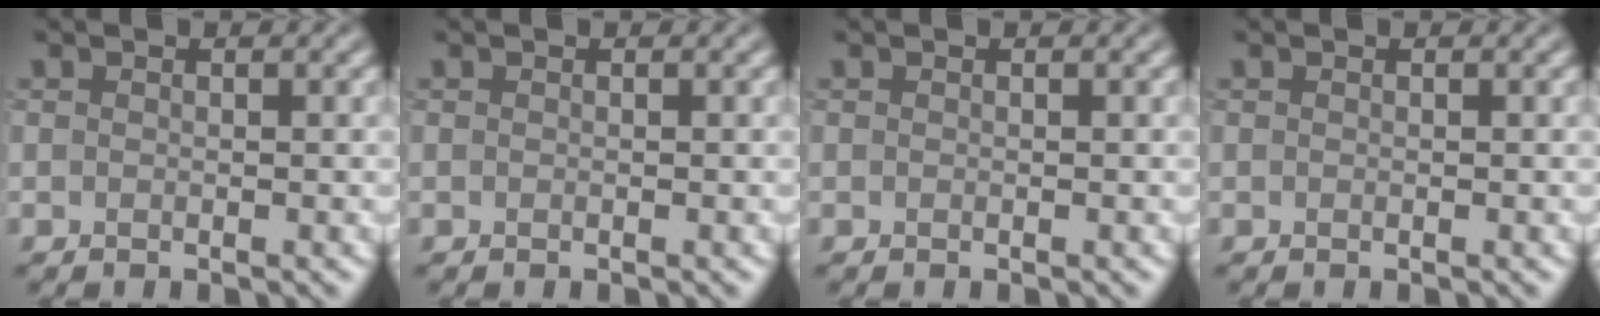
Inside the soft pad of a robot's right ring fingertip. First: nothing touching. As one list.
[{"total": 0.0}, {"total": 0.0}, {"total": 0.0}]